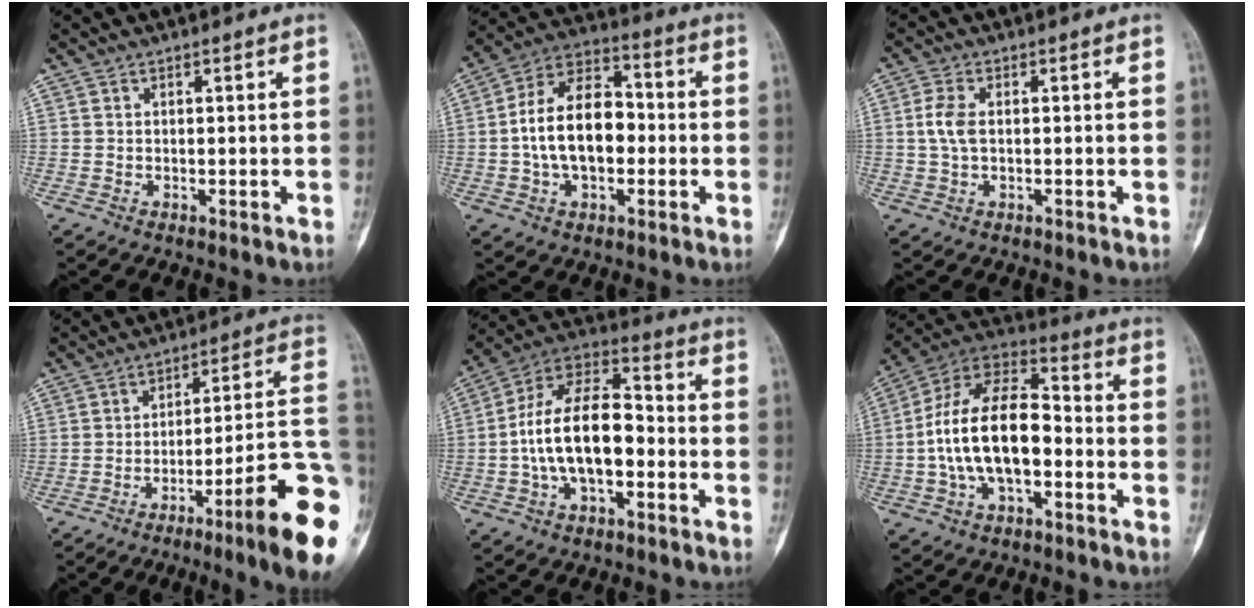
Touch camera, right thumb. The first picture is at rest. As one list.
[{"total": 15.6, "force": [-1.0, 9.6, 12.3], "torque": [-0.199, 0.036, -0.023]}, {"total": 4.3, "force": [0.2, 2.4, 3.6], "torque": [-0.085, 0.006, 0.001]}, {"total": 20.4, "force": [-8.1, 2.4, 18.5], "torque": [-0.194, 0.048, -0.117]}, {"total": 17.7, "force": [-2.5, 9.6, 14.7], "torque": [-0.255, 0.045, -0.049]}, {"total": 19.0, "force": [-2.4, 10.3, 15.8], "torque": [-0.281, 0.046, -0.047]}]